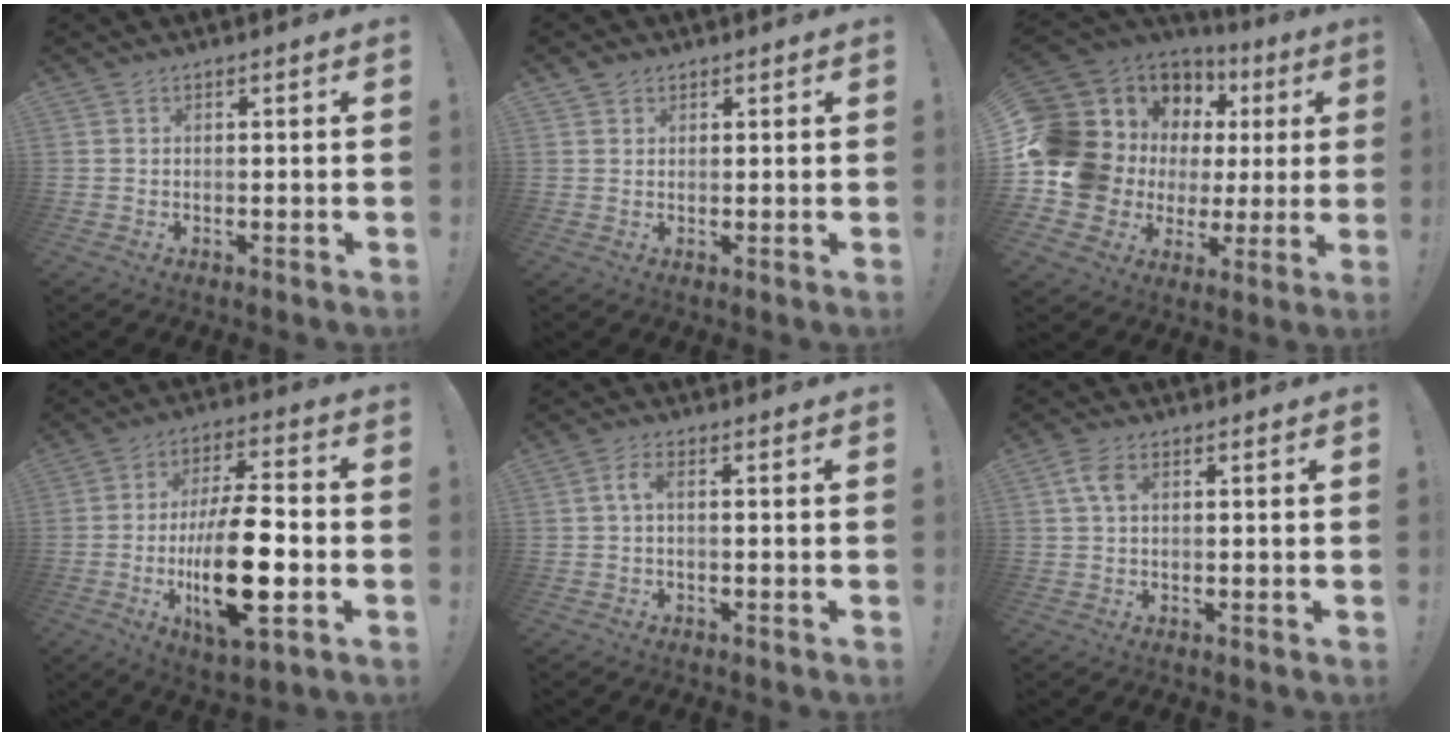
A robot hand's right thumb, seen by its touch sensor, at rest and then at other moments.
{"total": 1.7, "force": [1.0, 1.3, 0.2], "torque": [-0.006, -0.003, 0.019]}
{"total": 14.0, "force": [4.3, 11.2, 7.1], "torque": [-0.124, -0.048, 0.108]}
{"total": 20.5, "force": [-4.4, 7.1, 18.7], "torque": [-0.343, 0.006, -0.069]}
{"total": 3.5, "force": [0.0, 1.0, 3.4], "torque": [-0.072, 0.004, -0.003]}
{"total": 4.5, "force": [1.2, 2.5, 3.6], "torque": [-0.081, 0.007, 0.021]}